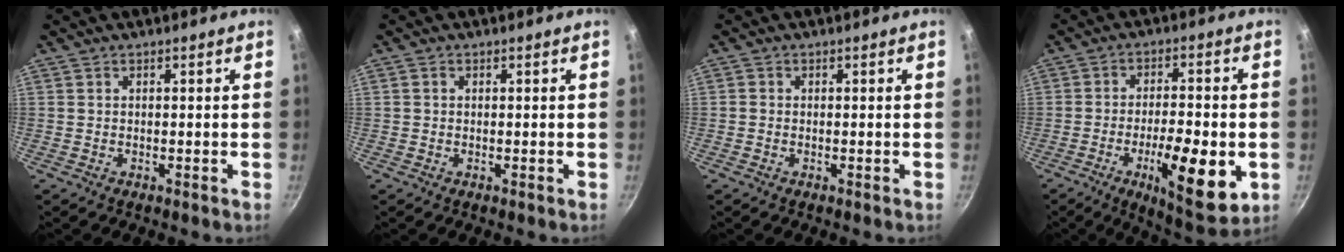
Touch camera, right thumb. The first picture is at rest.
{"total": 0.6, "force": [0.1, 0.6, 0.3], "torque": [-0.004, 0.004, 0.001]}
{"total": 0.6, "force": [-0.2, 0.5, 0.2], "torque": [-0.001, 0.001, -0.007]}
{"total": 15.3, "force": [-4.6, 4.9, 13.8], "torque": [-0.195, 0.008, -0.066]}